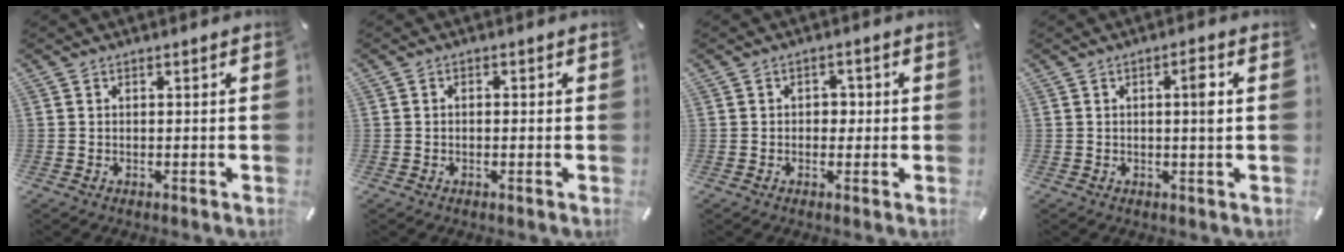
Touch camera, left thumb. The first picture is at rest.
{"total": 0.9, "force": [-0.4, 0.7, 0.4], "torque": [-0.008, 0.003, -0.009]}
{"total": 2.5, "force": [-0.5, 2.0, 1.4], "torque": [-0.020, 0.005, -0.014]}
{"total": 3.7, "force": [0.5, 0.4, 3.6], "torque": [-0.062, 0.000, 0.003]}